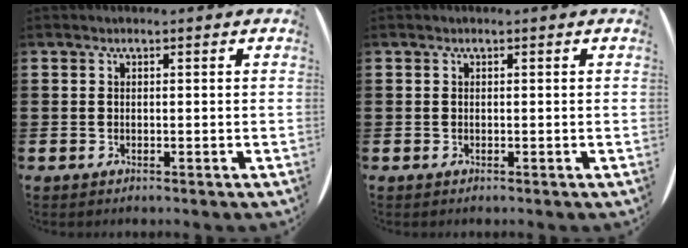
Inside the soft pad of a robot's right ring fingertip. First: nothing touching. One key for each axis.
{"total": 0.0}